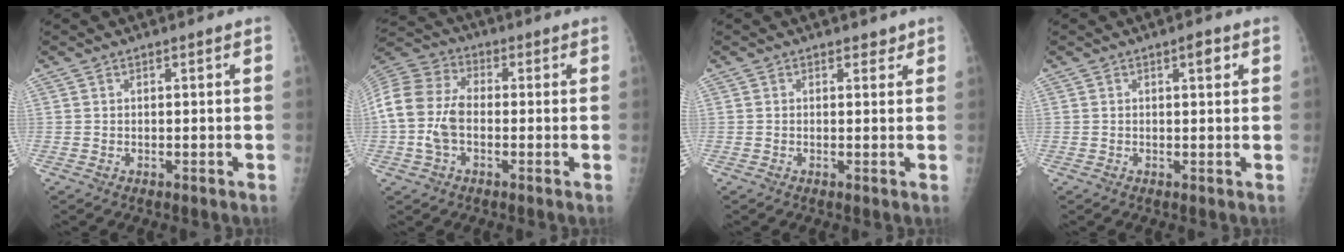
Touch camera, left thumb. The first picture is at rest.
{"total": 13.1, "force": [-1.5, 8.4, 9.9], "torque": [-0.218, 0.028, -0.033]}
{"total": 1.3, "force": [1.0, 0.7, 0.4], "torque": [0.006, -0.006, 0.010]}
{"total": 2.3, "force": [1.1, 0.7, 1.9], "torque": [-0.024, -0.002, 0.014]}